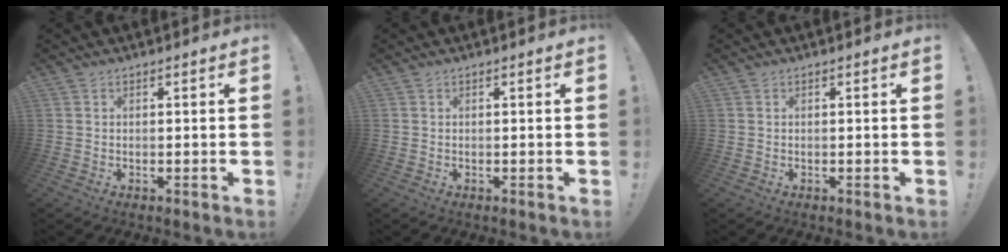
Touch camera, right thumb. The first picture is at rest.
{"total": 0.0}
{"total": 0.0}